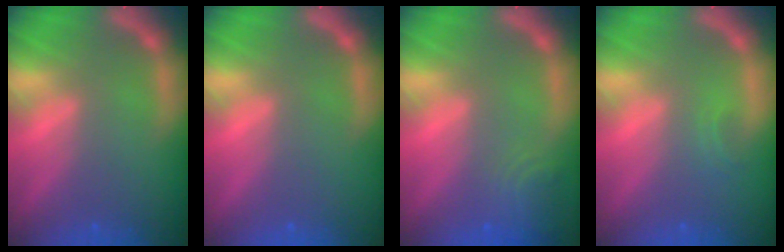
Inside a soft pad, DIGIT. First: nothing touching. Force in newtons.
{"total": 0.0}
{"total": 3.5}
{"total": 0.9}